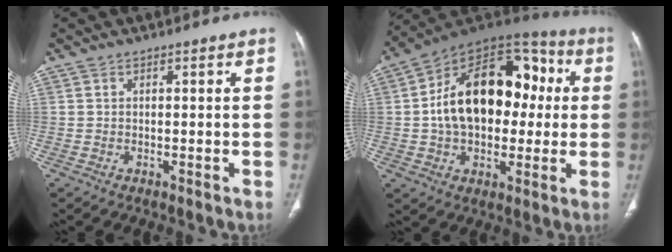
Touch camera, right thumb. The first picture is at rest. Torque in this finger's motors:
{"motor_torque": [1.57, 3.44, 1.49, -0.69, 0.48]}